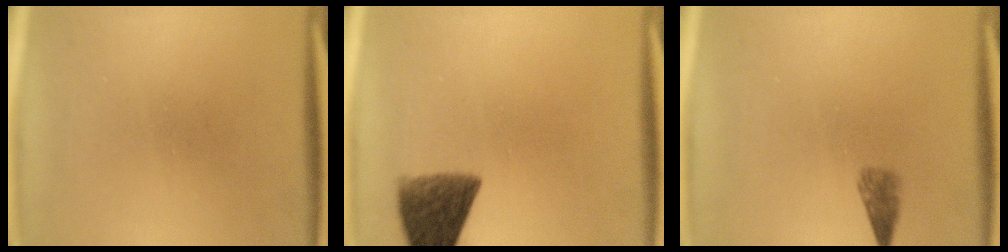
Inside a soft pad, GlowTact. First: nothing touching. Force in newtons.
{"total": 8.9}
{"total": 1.9}